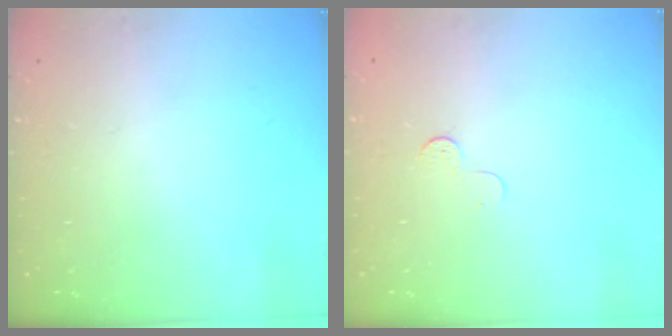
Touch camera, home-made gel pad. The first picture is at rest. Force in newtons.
{"total": 3.6, "press": 3.5, "slide": 0.3}